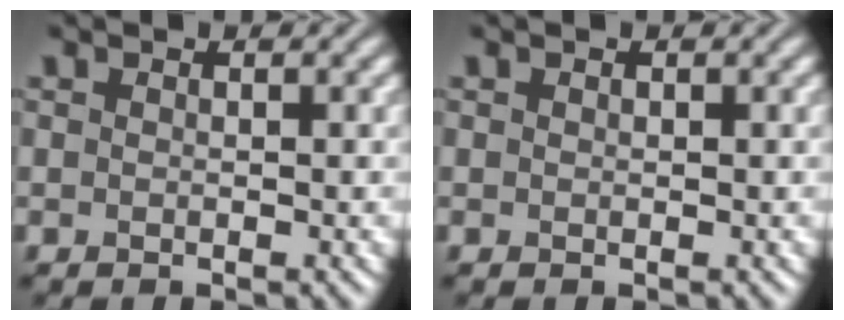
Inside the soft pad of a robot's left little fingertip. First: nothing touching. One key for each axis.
{"total": 0.0}